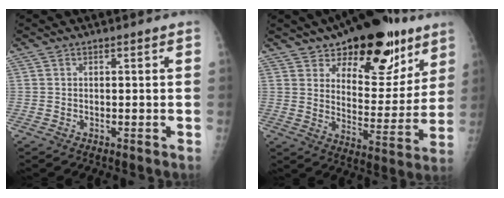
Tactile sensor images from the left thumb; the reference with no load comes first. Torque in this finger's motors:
{"motor_torque": [0.48, 0.63, -0.02, -0.43, 0.10]}